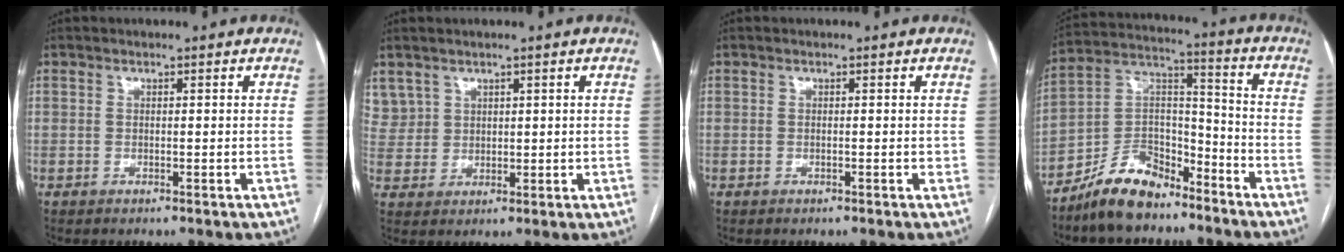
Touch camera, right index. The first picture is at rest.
{"total": 5.3, "force": [3.4, 4.0, 0.3], "torque": [-0.002, 0.010, 0.076]}
{"total": 0.6, "force": [0.0, 0.4, 0.5], "torque": [-0.007, 0.000, 0.000]}
{"total": 11.6, "force": [-9.2, 4.8, 5.2], "torque": [-0.097, 0.029, -0.172]}